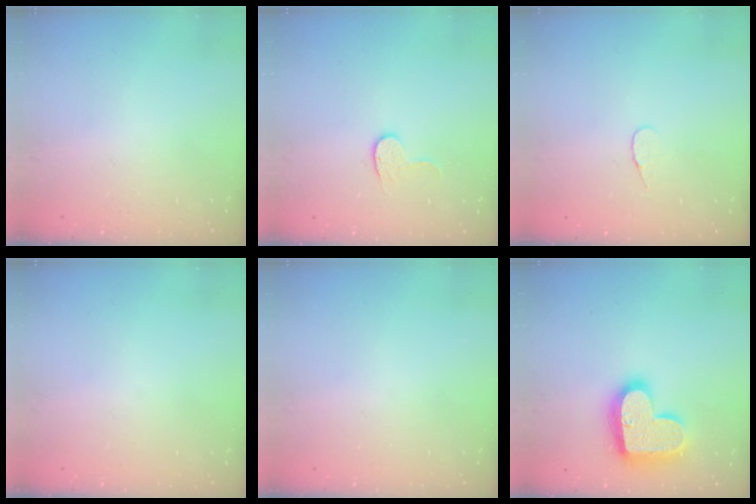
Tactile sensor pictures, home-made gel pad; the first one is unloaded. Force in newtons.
{"total": 3.6, "press": 3.6, "slide": 0.4}
{"total": 4.0, "press": 4.0, "slide": 0.4}
{"total": 0.0}
{"total": 0.0}
{"total": 18.9, "press": 18.9, "slide": 1.1}